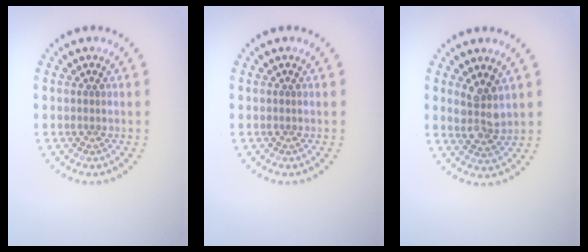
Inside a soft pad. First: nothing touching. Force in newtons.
{"total": 0.0}
{"total": 3.0, "press": 2.7, "slide": 1.3}